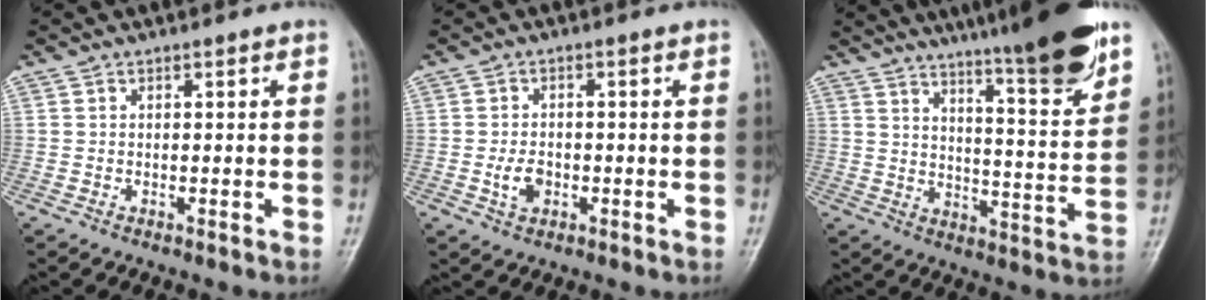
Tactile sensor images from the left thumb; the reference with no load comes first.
{"total": 3.4, "force": [-0.9, 2.3, 2.3], "torque": [-0.036, 0.003, -0.010]}
{"total": 19.2, "force": [14.5, 1.9, 12.4], "torque": [-0.156, -0.073, 0.210]}